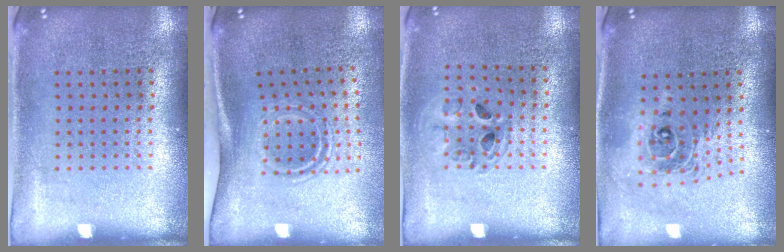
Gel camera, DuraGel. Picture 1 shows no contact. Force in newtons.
{"total": 1.9, "press": 1.1, "slide": 1.5}
{"total": 1.0, "press": 1.0, "slide": 0.2}
{"total": 2.0, "press": 1.6, "slide": 1.3}